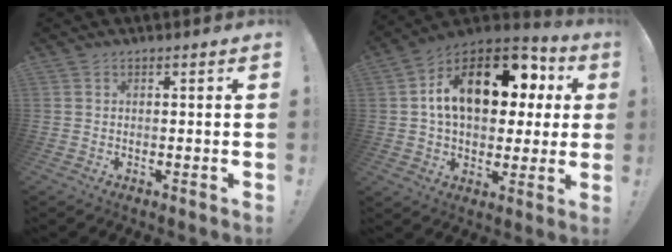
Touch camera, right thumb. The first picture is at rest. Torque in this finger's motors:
{"motor_torque": [2.49, 2.53, 0.72, 0.52, 0.18]}